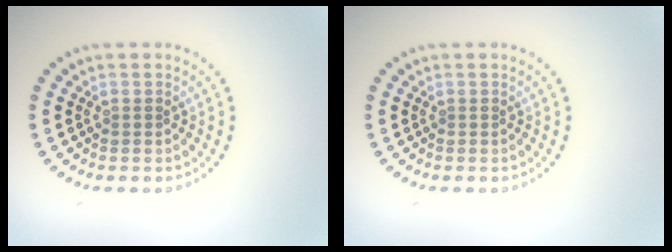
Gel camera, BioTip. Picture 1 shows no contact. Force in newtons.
{"total": 0.0}